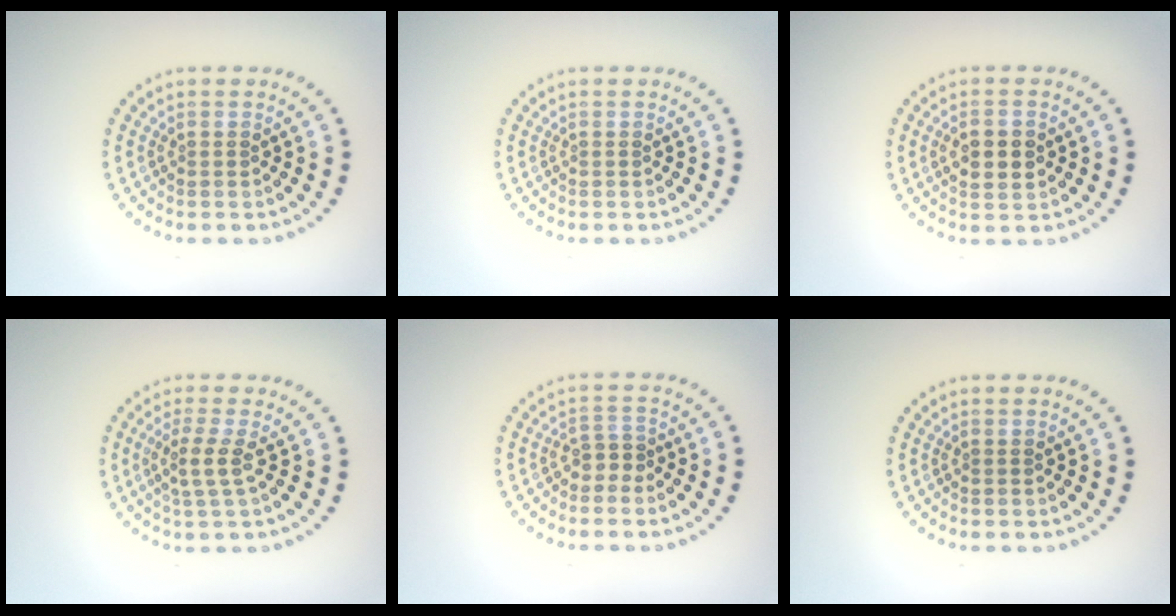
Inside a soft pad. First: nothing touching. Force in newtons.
{"total": 0.0}
{"total": 3.2, "press": 3.2, "slide": 0.0}
{"total": 2.2, "press": 1.7, "slide": 1.4}
{"total": 1.6, "press": 1.2, "slide": 1.0}
{"total": 0.0}